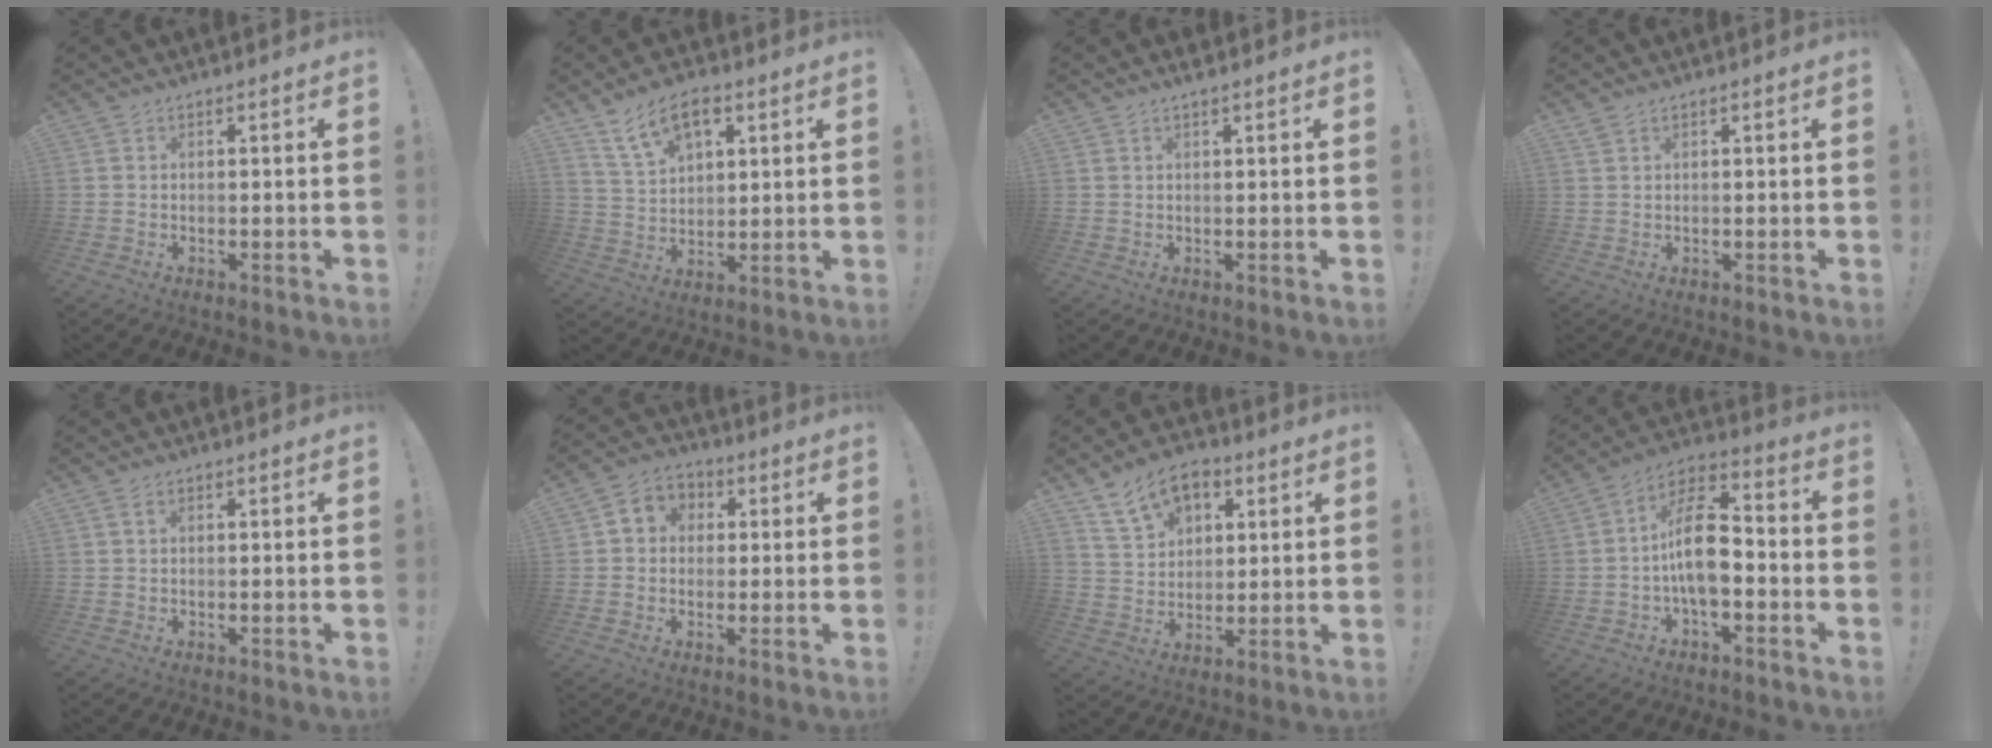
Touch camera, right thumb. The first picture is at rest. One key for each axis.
{"total": 11.3, "fx": 6.2, "fy": 6.5, "fz": 6.9, "tx": -0.120, "ty": -0.014, "tz": 0.119}
{"total": 1.0, "fx": 0.7, "fy": -0.2, "fz": 0.7, "tx": -0.020, "ty": 0.003, "tz": 0.013}
{"total": 1.0, "fx": 0.7, "fy": 0.3, "fz": 0.6, "tx": -0.017, "ty": 0.002, "tz": 0.015}
{"total": 1.3, "fx": 0.4, "fy": 0.7, "fz": 1.0, "tx": -0.020, "ty": 0.002, "tz": 0.006}
{"total": 5.8, "fx": 0.0, "fy": 5.4, "fz": 2.1, "tx": -0.027, "ty": 0.012, "tz": 0.003}
{"total": 12.6, "fx": 6.8, "fy": 8.5, "fz": 6.3, "tx": -0.101, "ty": -0.028, "tz": 0.134}
{"total": 14.6, "fx": -2.2, "fy": 8.1, "fz": 12.0, "tx": -0.206, "ty": 0.025, "tz": -0.038}